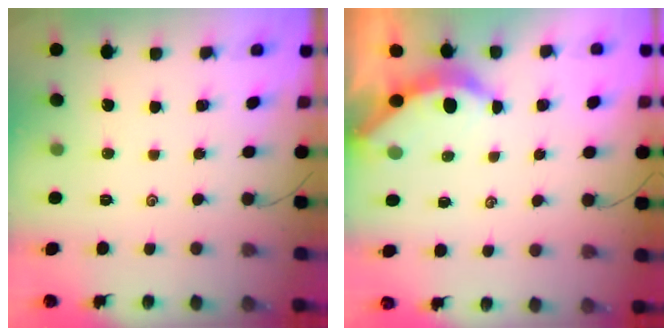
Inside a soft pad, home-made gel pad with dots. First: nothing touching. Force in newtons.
{"total": 3.8, "press": 3.7, "slide": 0.5}